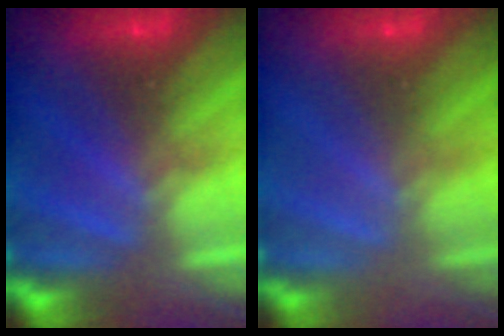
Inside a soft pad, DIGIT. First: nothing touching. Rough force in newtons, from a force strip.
{"total": 4.6}